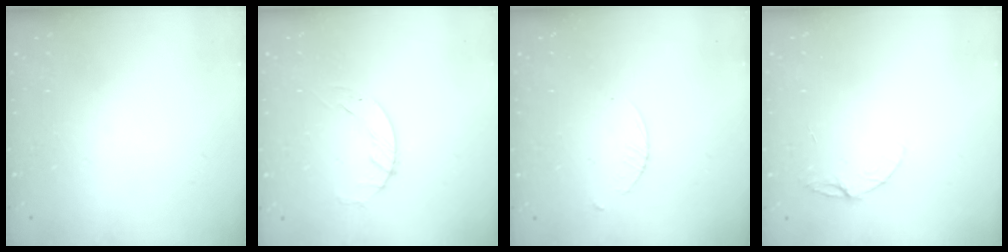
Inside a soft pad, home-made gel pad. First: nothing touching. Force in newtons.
{"total": 1.8, "press": 1.7, "slide": 0.3}
{"total": 1.5, "press": 1.5, "slide": 0.2}
{"total": 6.0, "press": 6.0, "slide": 0.6}